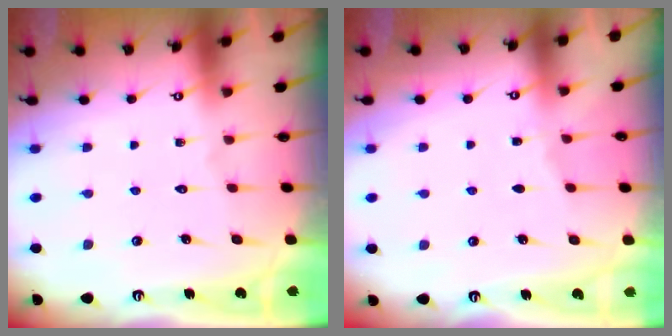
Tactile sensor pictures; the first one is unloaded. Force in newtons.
{"total": 2.3, "press": 2.3, "slide": 0.3}